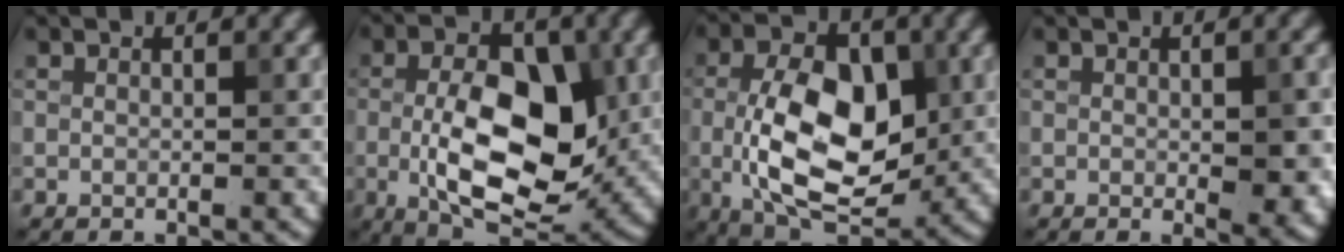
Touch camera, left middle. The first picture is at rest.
{"total": 10.6, "force": [-1.0, 5.4, 9.1], "torque": [-0.148, -0.003, -0.017]}
{"total": 10.8, "force": [-0.7, 6.3, 8.8], "torque": [-0.159, -0.007, -0.010]}
{"total": 3.4, "force": [-0.3, 1.2, 3.2], "torque": [-0.045, -0.007, 0.001]}